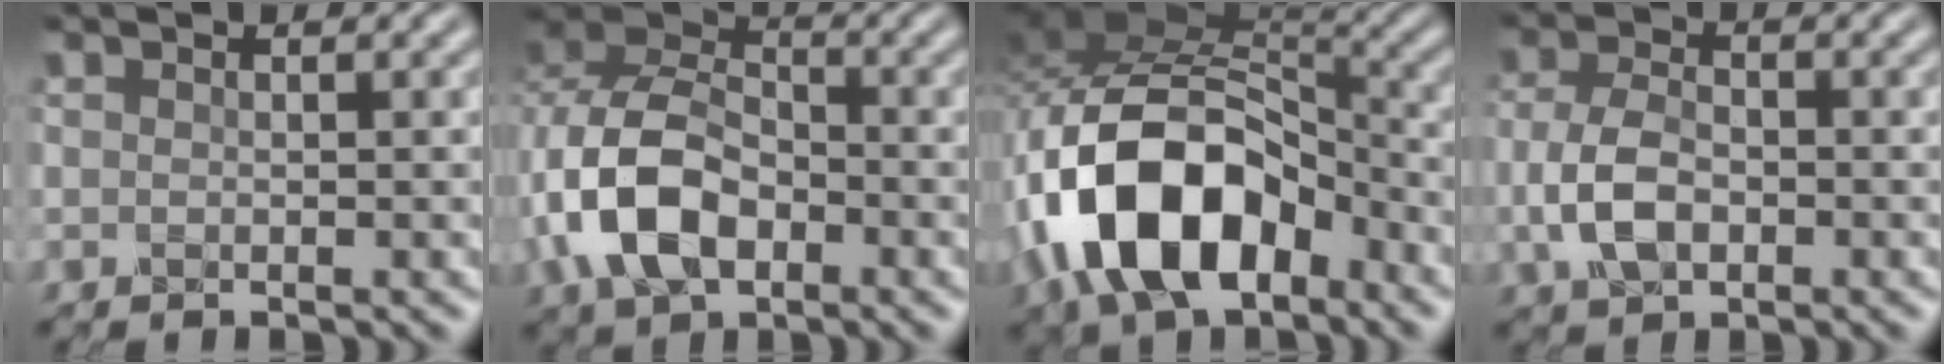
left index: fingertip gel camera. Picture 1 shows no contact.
{"total": 8.1, "force": [-2.5, 5.2, 5.6], "torque": [-0.127, 0.004, -0.055]}
{"total": 12.3, "force": [-5.1, 6.7, 8.9], "torque": [-0.182, 0.006, -0.094]}
{"total": 4.0, "force": [-1.2, 2.3, 3.1], "torque": [-0.078, 0.003, -0.025]}